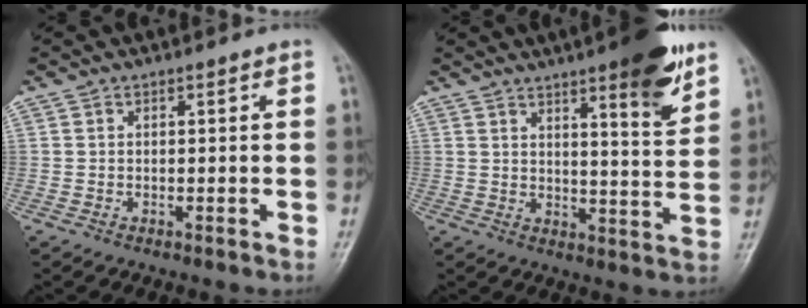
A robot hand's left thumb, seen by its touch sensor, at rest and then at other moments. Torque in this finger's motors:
{"motor_torque": [1.72, 0.82, 1.28, -1.16, 0.04]}